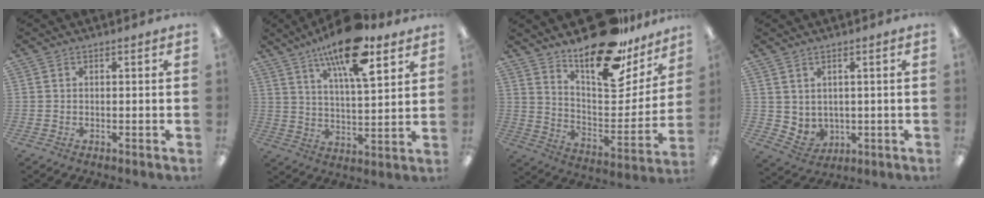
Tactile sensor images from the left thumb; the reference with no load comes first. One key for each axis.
{"total": 17.2, "fx": 11.2, "fy": 5.7, "fz": 11.8, "tx": -0.194, "ty": -0.050, "tz": 0.182}
{"total": 22.7, "fx": 17.4, "fy": 8.7, "fz": 11.7, "tx": -0.162, "ty": -0.119, "tz": 0.296}
{"total": 3.9, "fx": 1.7, "fy": 3.3, "fz": 1.4, "tx": -0.040, "ty": -0.011, "tz": 0.035}